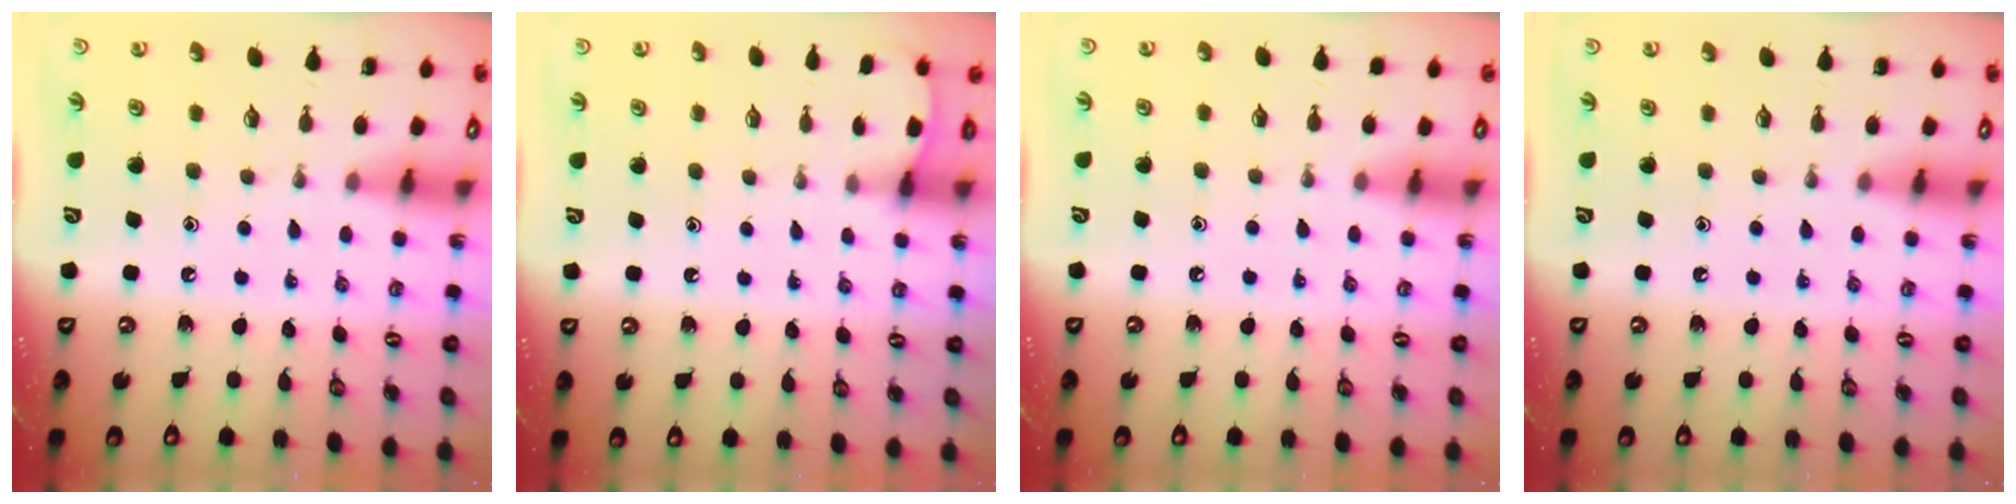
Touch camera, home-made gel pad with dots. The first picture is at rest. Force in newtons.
{"total": 2.2, "press": 2.2, "slide": 0.2}
{"total": 3.0, "press": 2.9, "slide": 0.5}
{"total": 0.0}